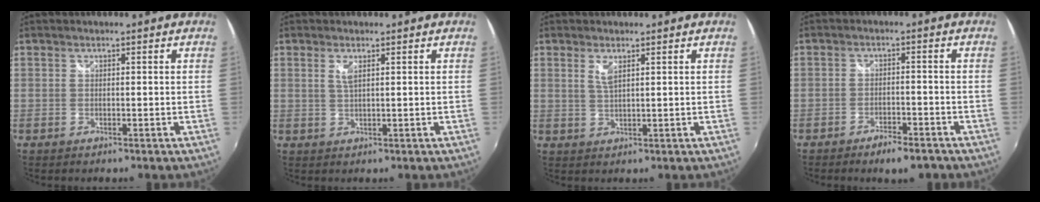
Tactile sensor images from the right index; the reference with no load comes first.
{"total": 1.8, "force": [0.9, 0.4, 1.6], "torque": [-0.029, -0.001, 0.015]}
{"total": 2.4, "force": [1.3, 0.6, 2.0], "torque": [-0.036, -0.002, 0.023]}
{"total": 5.3, "force": [-4.1, 1.8, 2.8], "torque": [-0.064, -0.003, -0.063]}